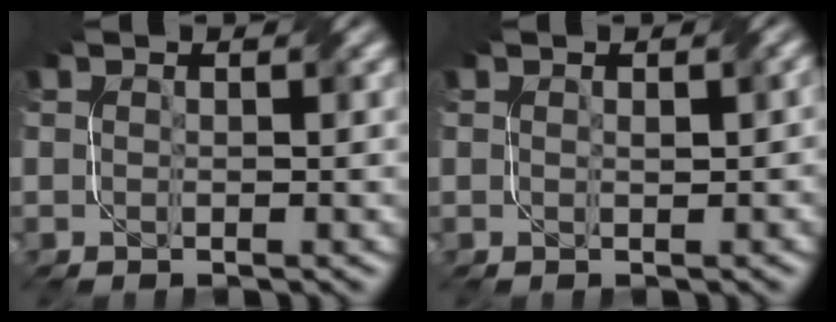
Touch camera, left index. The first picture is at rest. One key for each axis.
{"total": 0.8, "fx": 0.1, "fy": 0.3, "fz": 0.7, "tx": -0.011, "ty": 0.002, "tz": 0.007}